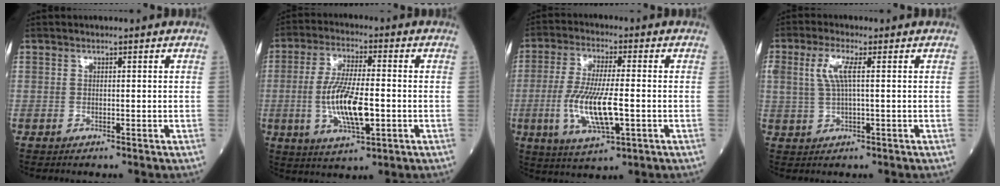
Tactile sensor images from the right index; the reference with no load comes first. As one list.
[{"total": 10.7, "force": [-1.8, 2.6, 10.3], "torque": [-0.207, -0.007, -0.030]}, {"total": 10.9, "force": [-2.3, 2.1, 10.5], "torque": [-0.214, -0.014, -0.038]}, {"total": 4.4, "force": [1.1, 0.9, 4.2], "torque": [-0.099, 0.009, 0.024]}]